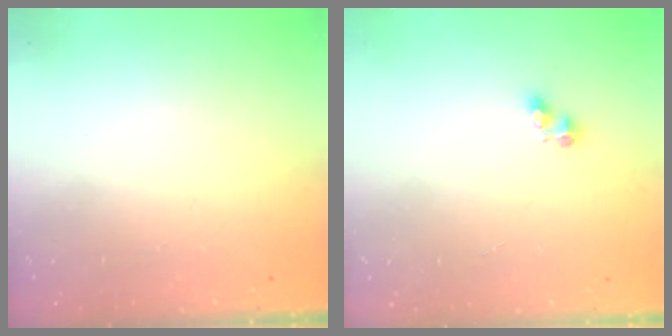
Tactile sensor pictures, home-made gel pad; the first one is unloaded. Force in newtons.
{"total": 4.1, "press": 4.1, "slide": 0.6}